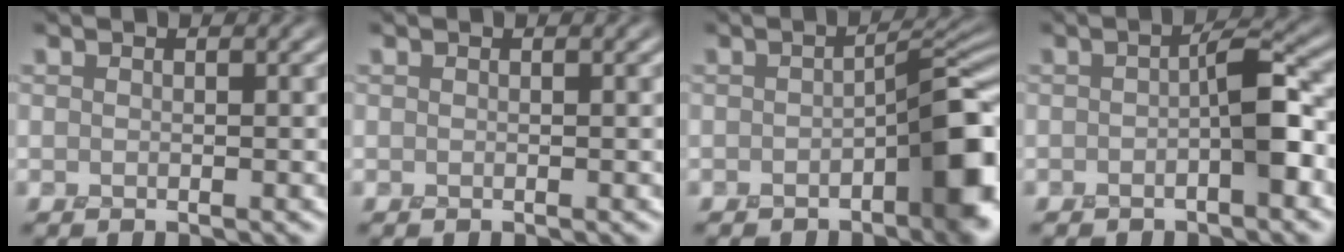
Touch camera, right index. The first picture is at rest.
{"total": 0.0}
{"total": 7.7, "force": [-2.7, 3.4, 6.4], "torque": [-0.077, 0.004, -0.043]}
{"total": 3.6, "force": [-1.1, 1.3, 3.2], "torque": [-0.050, 0.011, -0.021]}